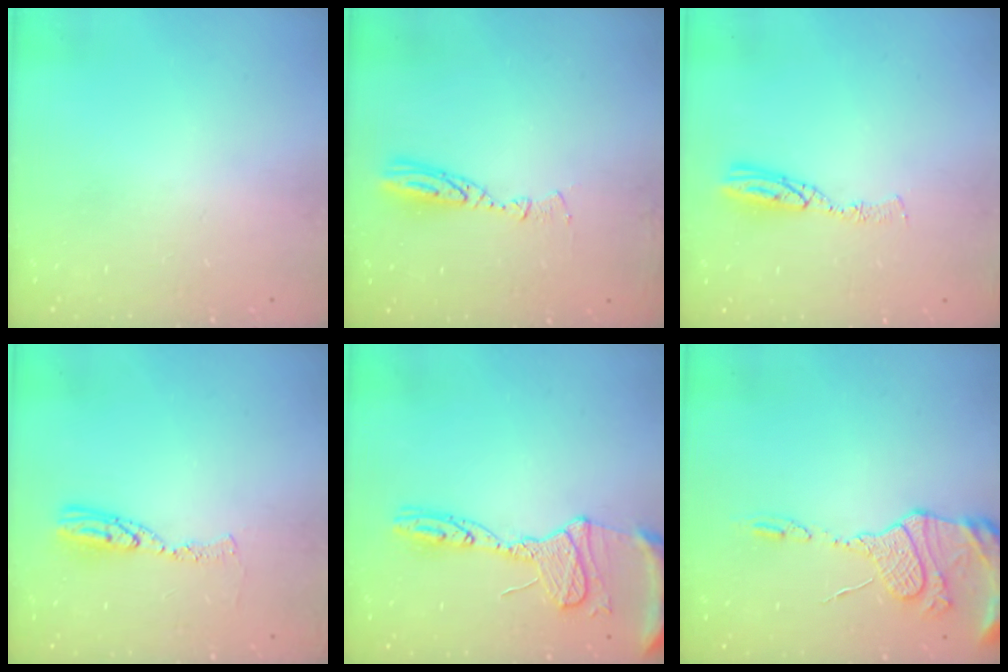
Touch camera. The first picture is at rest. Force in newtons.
{"total": 8.0, "press": 8.0, "slide": 0.7}
{"total": 6.6, "press": 6.5, "slide": 0.7}
{"total": 8.2, "press": 8.1, "slide": 0.7}
{"total": 15.9, "press": 15.8, "slide": 1.6}
{"total": 13.6, "press": 13.5, "slide": 1.1}